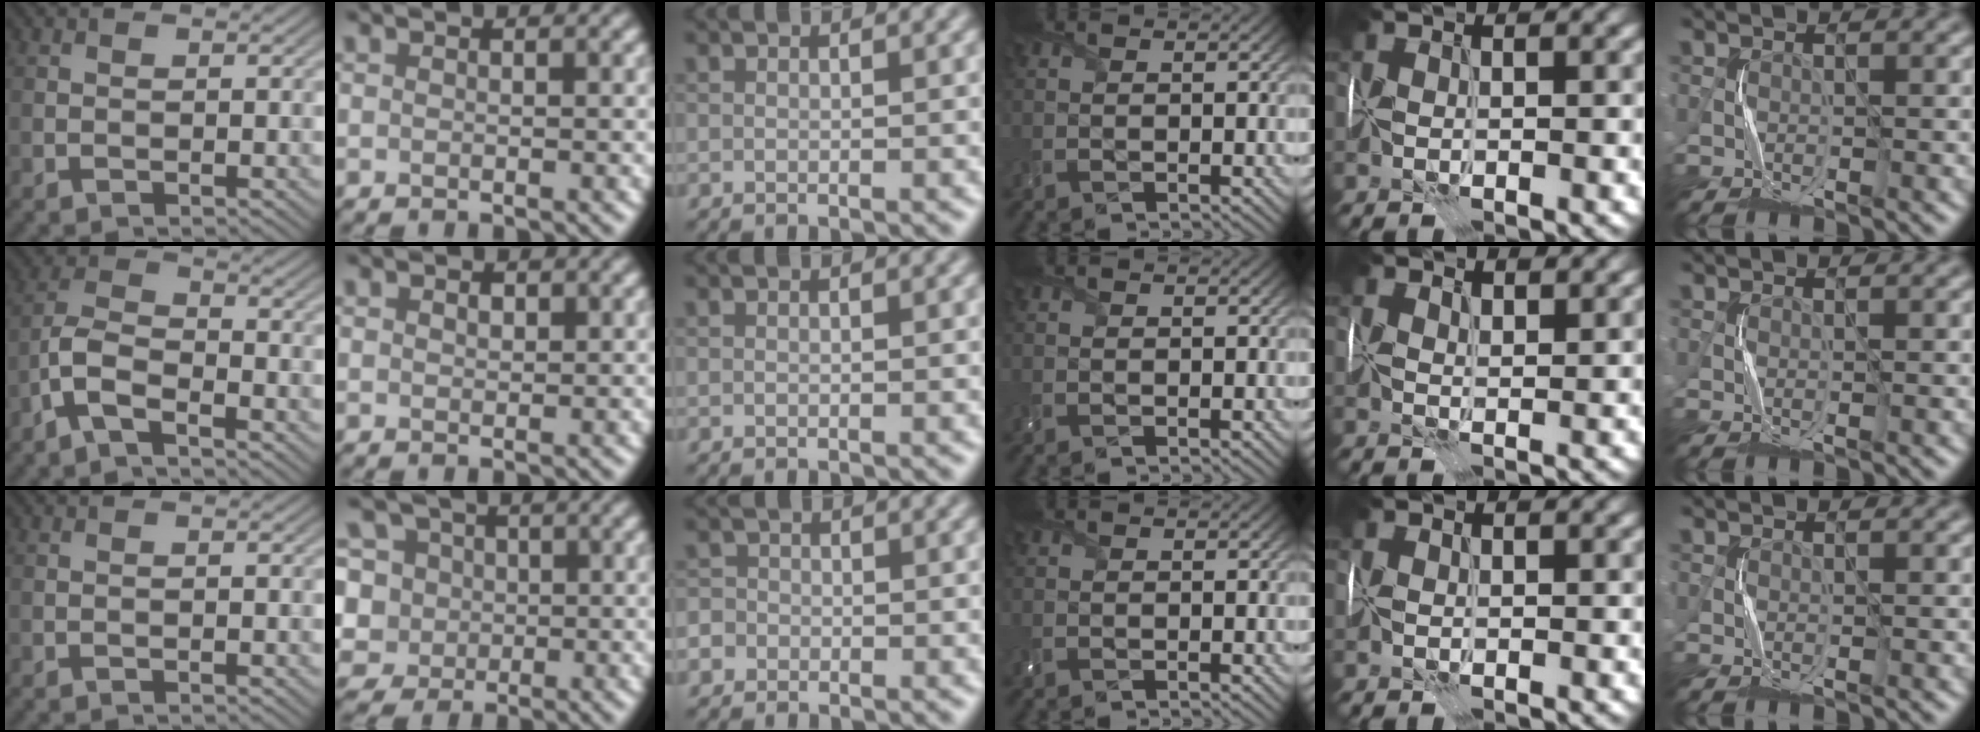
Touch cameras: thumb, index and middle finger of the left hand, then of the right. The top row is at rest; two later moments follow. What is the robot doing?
{"motion": "wrap", "object": "felt sheet"}